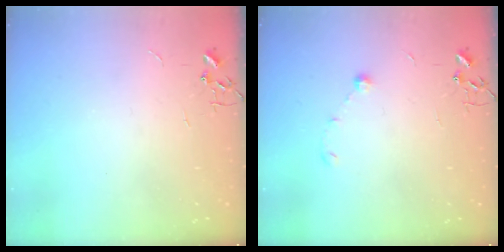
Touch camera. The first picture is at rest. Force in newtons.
{"total": 5.4, "press": 5.3, "slide": 0.9}